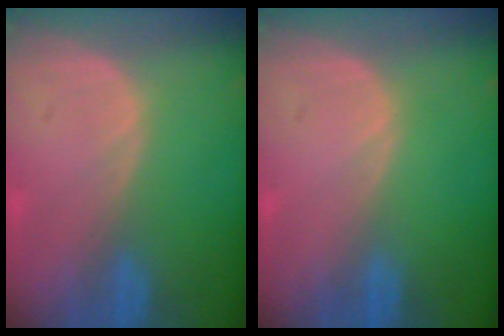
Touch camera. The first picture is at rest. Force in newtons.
{"total": 0.0}